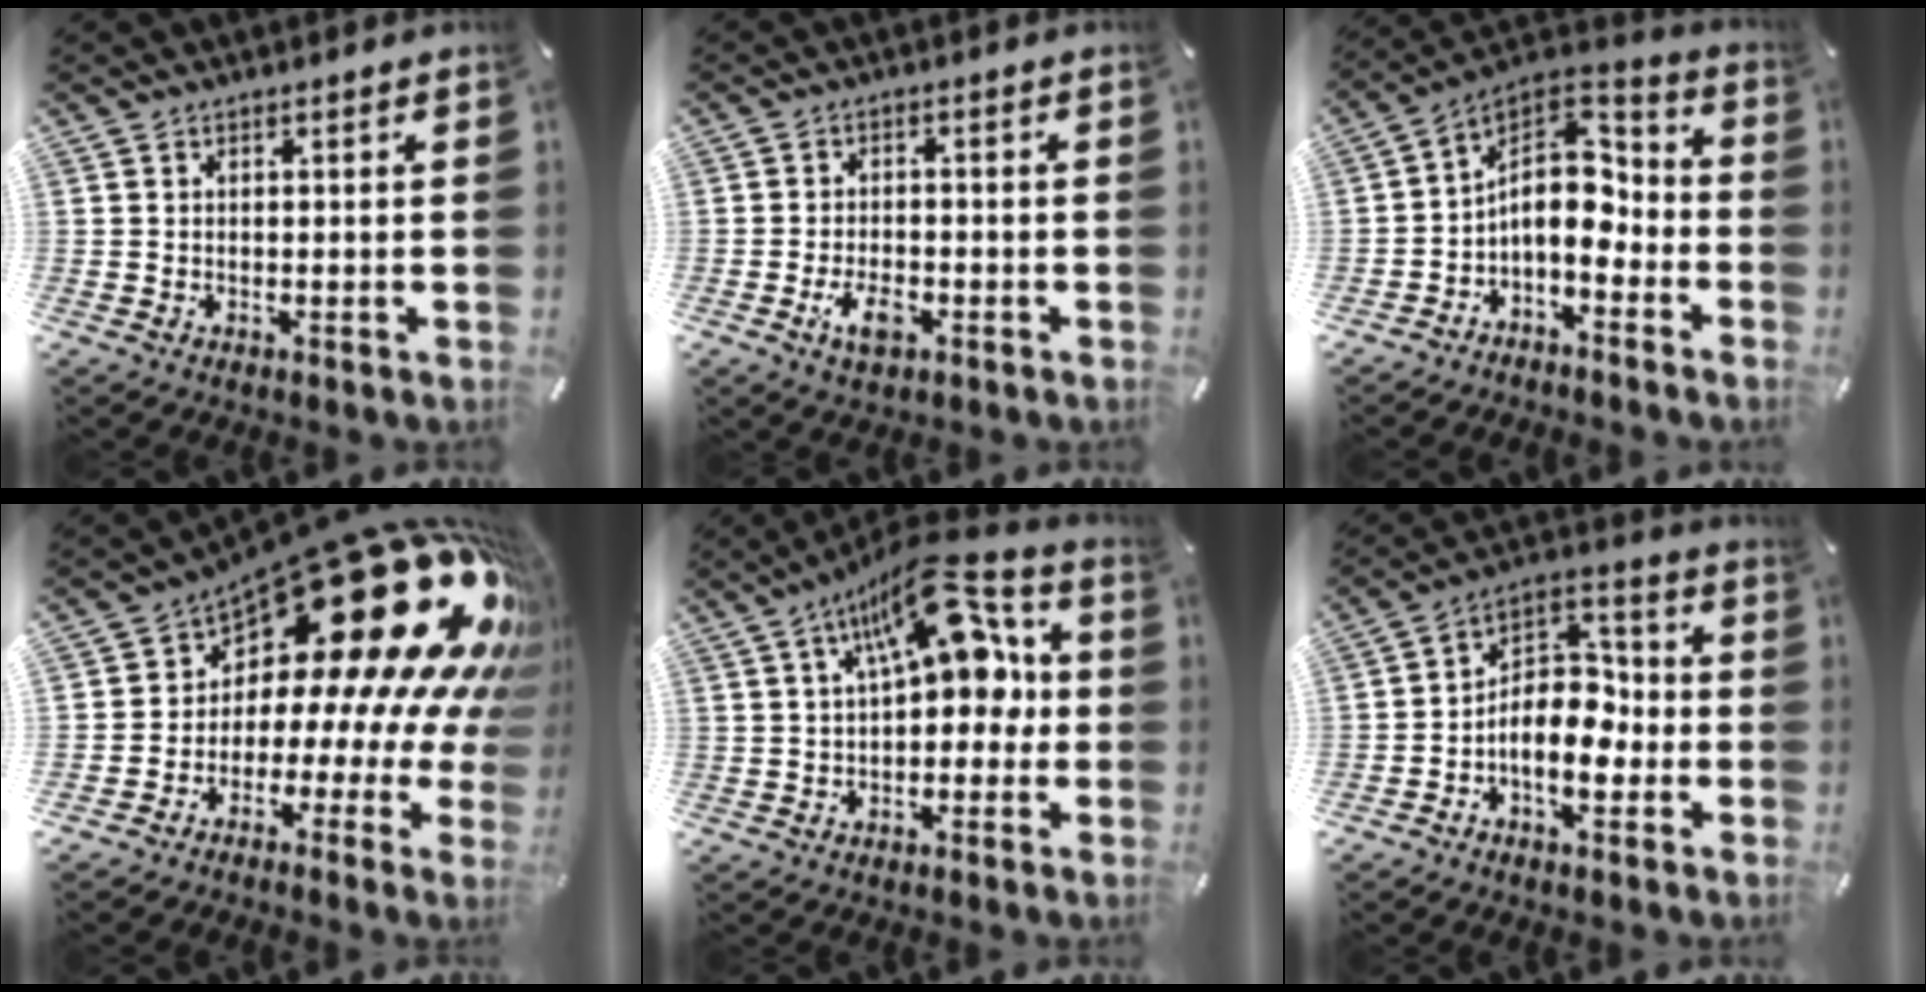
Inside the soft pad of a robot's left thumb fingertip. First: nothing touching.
{"total": 5.6, "force": [-2.5, 2.9, 4.0], "torque": [-0.082, 0.009, -0.045]}
{"total": 11.1, "force": [-1.6, 7.8, 7.8], "torque": [-0.122, -0.007, -0.032]}
{"total": 29.0, "force": [13.1, 13.4, 22.1], "torque": [-0.302, -0.131, 0.254]}
{"total": 16.8, "force": [7.7, 7.5, 12.9], "torque": [-0.188, -0.040, 0.127]}
{"total": 10.8, "force": [-3.9, 6.9, 7.4], "torque": [-0.120, 0.011, -0.071]}